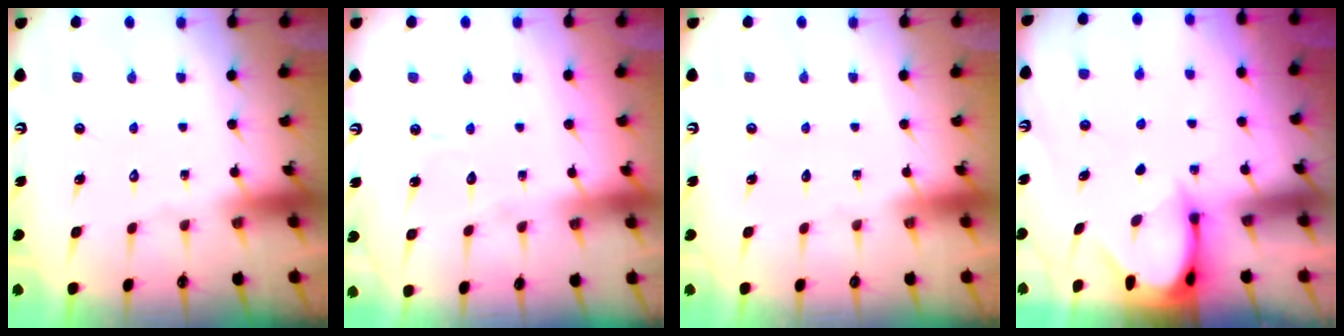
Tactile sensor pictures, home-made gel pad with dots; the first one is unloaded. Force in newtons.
{"total": 3.5, "press": 3.5, "slide": 0.3}
{"total": 0.0}
{"total": 3.5, "press": 3.5, "slide": 0.3}